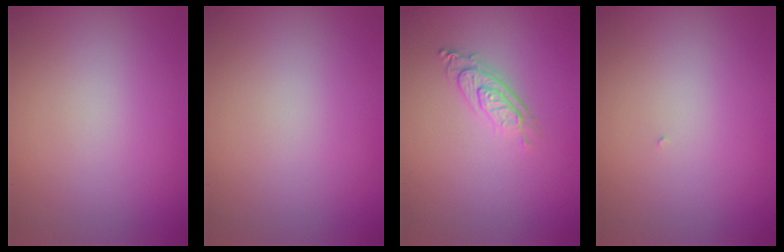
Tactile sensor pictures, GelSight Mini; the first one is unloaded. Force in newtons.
{"total": 0.0}
{"total": 2.9, "press": 2.0, "slide": 2.0}
{"total": 0.0}